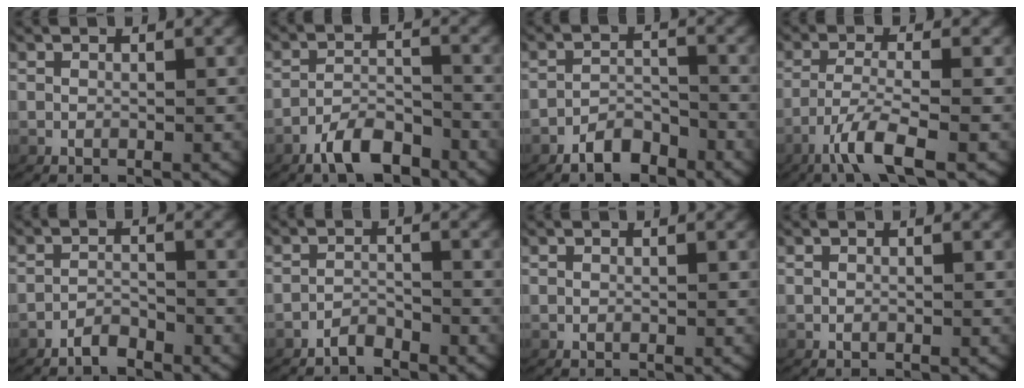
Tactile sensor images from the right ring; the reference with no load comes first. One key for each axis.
{"total": 4.4, "fx": -3.6, "fy": 1.8, "fz": 1.8, "tx": -0.027, "ty": -0.004, "tz": -0.064}
{"total": 3.4, "fx": -2.9, "fy": 1.5, "fz": 0.8, "tx": -0.008, "ty": -0.002, "tz": -0.055}
{"total": 4.9, "fx": -2.4, "fy": 1.2, "fz": 4.0, "tx": -0.092, "ty": -0.023, "tz": -0.031}
{"total": 2.4, "fx": -2.2, "fy": 0.8, "fz": 0.5, "tx": -0.010, "ty": -0.005, "tz": -0.042}
{"total": 2.2, "fx": -2.1, "fy": 0.7, "fz": 0.3, "tx": -0.005, "ty": -0.006, "tz": -0.039}
{"total": 0.0}
{"total": 0.0}